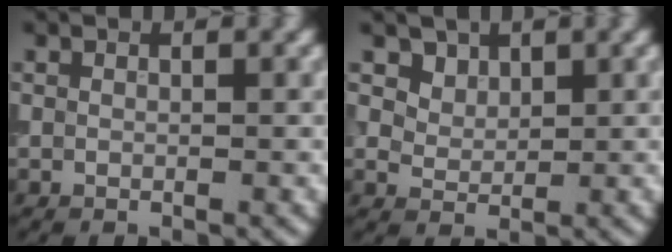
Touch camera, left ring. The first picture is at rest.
{"total": 3.6, "force": [2.4, 2.3, 1.3], "torque": [-0.044, -0.016, 0.063]}